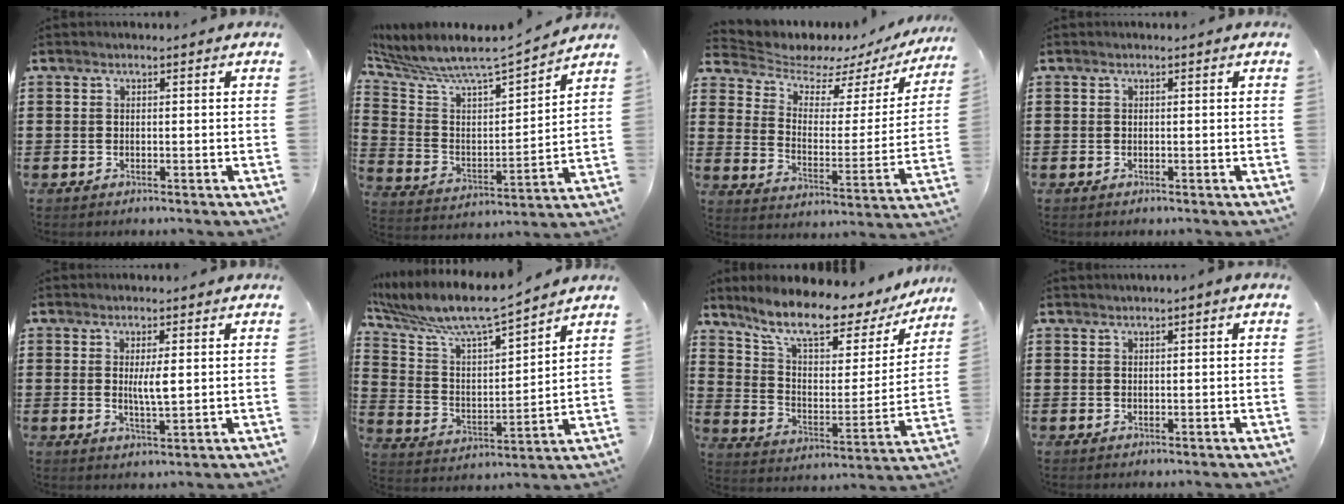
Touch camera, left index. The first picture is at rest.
{"total": 5.9, "force": [5.5, 0.5, 1.9], "torque": [-0.068, -0.055, 0.086]}
{"total": 5.0, "force": [4.2, 2.2, 1.6], "torque": [-0.051, -0.035, 0.066]}
{"total": 0.0}
{"total": 3.5, "force": [0.7, 0.6, 3.4], "torque": [-0.066, 0.001, 0.009]}
{"total": 8.4, "force": [7.5, 1.2, 3.8], "torque": [-0.108, -0.052, 0.124]}
{"total": 10.7, "force": [8.7, 2.4, 5.7], "torque": [-0.133, -0.054, 0.145]}
{"total": 0.6, "force": [0.4, -0.1, 0.4], "torque": [-0.007, -0.002, 0.008]}